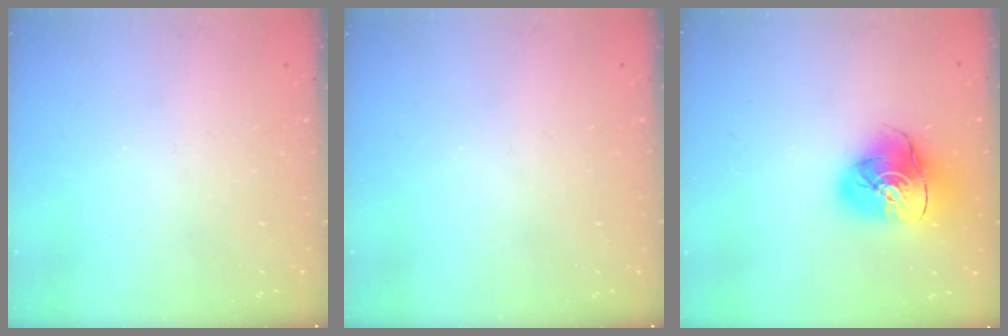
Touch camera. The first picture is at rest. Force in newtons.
{"total": 0.0}
{"total": 16.1, "press": 16.0, "slide": 2.1}